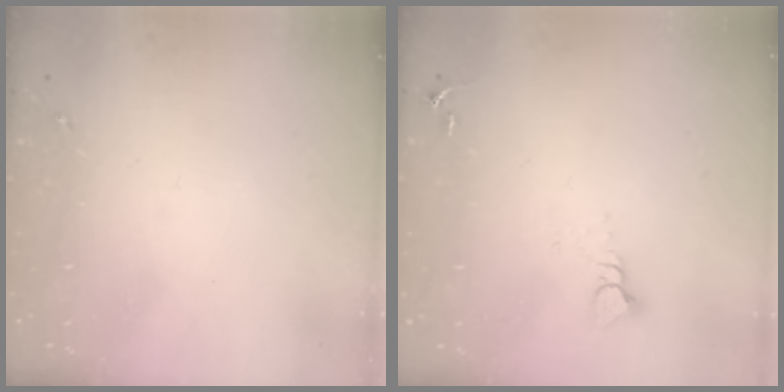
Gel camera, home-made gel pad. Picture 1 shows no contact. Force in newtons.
{"total": 3.9, "press": 3.9, "slide": 0.4}